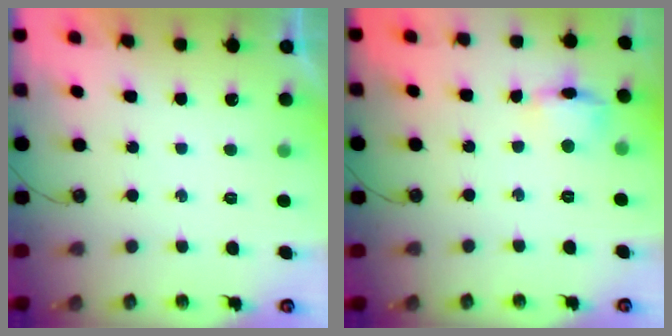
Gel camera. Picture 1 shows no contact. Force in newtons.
{"total": 8.4, "press": 8.3, "slide": 1.2}